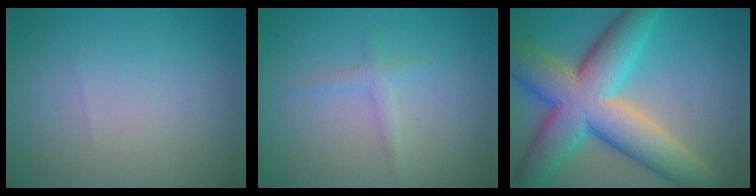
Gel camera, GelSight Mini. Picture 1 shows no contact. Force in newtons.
{"total": 1.3, "press": 1.3, "slide": 0.1}
{"total": 12.6, "press": 12.5, "slide": 0.8}